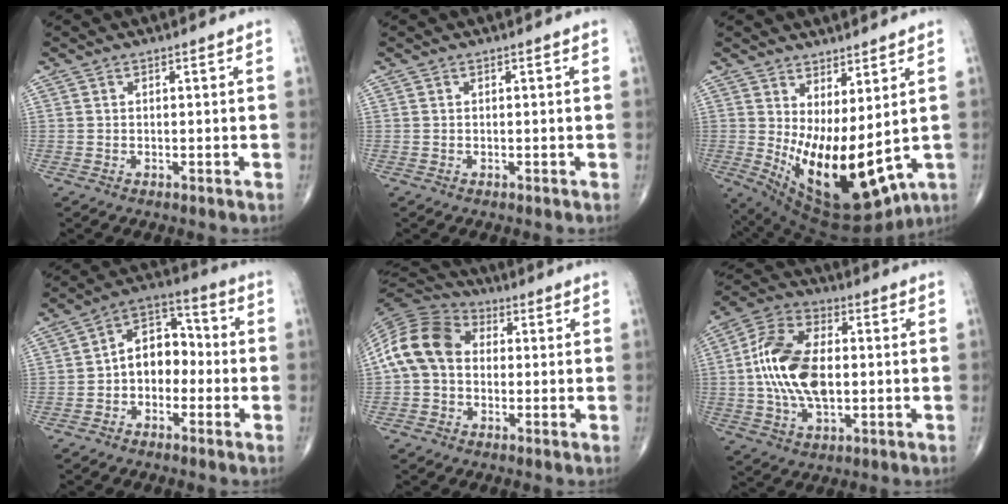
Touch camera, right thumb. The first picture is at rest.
{"total": 0.0}
{"total": 17.0, "force": [0.4, 7.2, 15.4], "torque": [-0.254, -0.041, 0.038]}
{"total": 9.4, "force": [-1.6, 6.8, 6.3], "torque": [-0.069, 0.042, -0.047]}
{"total": 12.1, "force": [0.3, 9.4, 7.7], "torque": [-0.144, 0.035, -0.008]}
{"total": 15.9, "force": [0.0, 9.0, 13.1], "torque": [-0.253, 0.017, -0.004]}